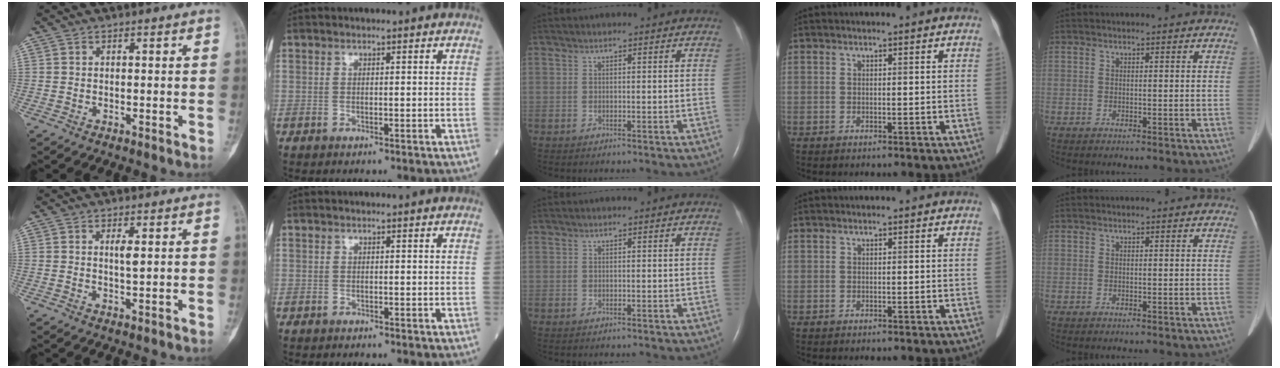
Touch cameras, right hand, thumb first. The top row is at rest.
{"thumb": {"total": 2.0, "force": [0.5, 0.5, 1.9], "torque": [-0.032, 0.001, 0.010]}, "index": {"total": 0.9, "force": [-0.8, 0.4, 0.1], "torque": [-0.007, 0.001, -0.017]}}